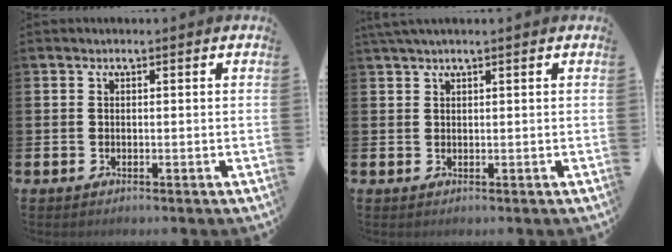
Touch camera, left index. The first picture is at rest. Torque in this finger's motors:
{"motor_torque": [-0.02, -0.34, 0.69, 0.21]}